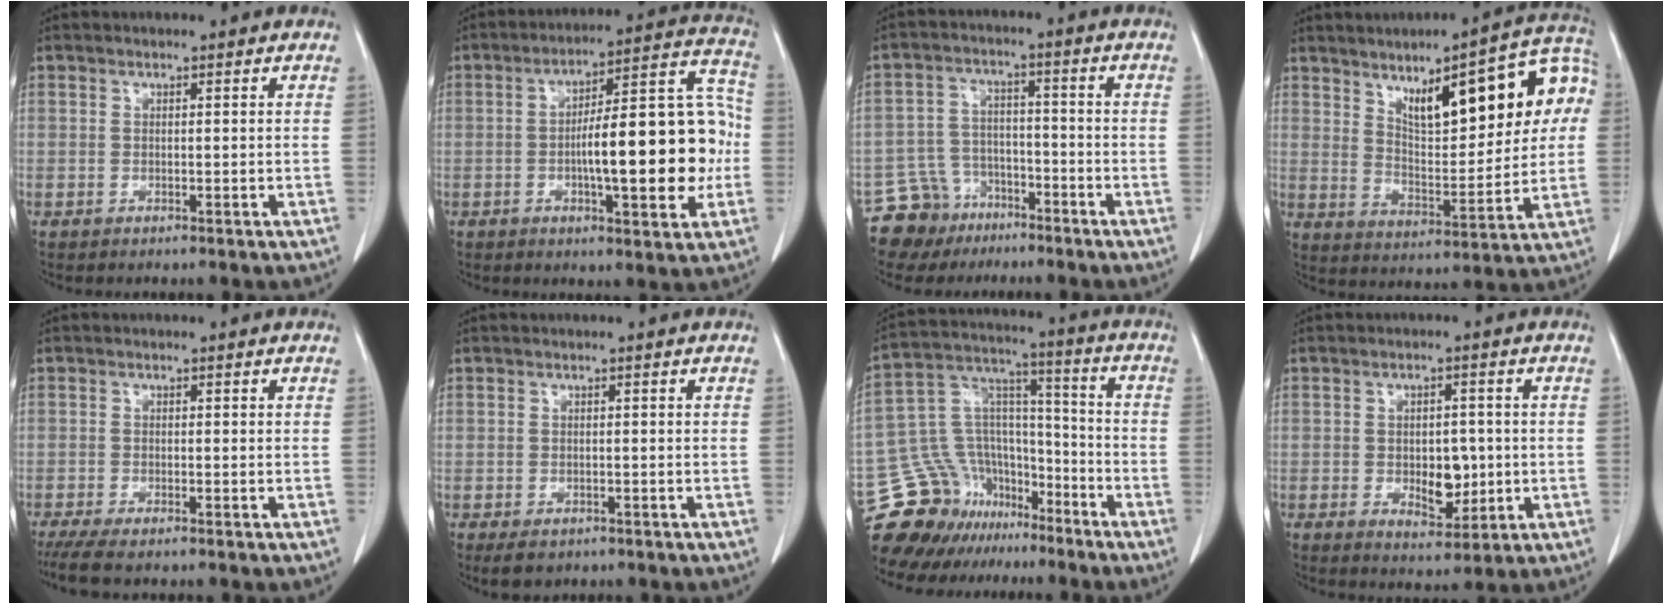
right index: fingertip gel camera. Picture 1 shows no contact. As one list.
[{"total": 18.2, "force": [-2.1, 4.4, 17.5], "torque": [-0.247, 0.034, -0.031]}, {"total": 7.8, "force": [-5.4, 5.7, -0.1], "torque": [0.000, 0.025, -0.090]}, {"total": 18.4, "force": [6.2, 5.3, 16.5], "torque": [-0.237, 0.030, 0.095]}, {"total": 4.7, "force": [-3.7, 0.6, 2.8], "torque": [-0.047, -0.012, -0.062]}, {"total": 3.0, "force": [-2.0, 2.0, 1.2], "torque": [-0.017, -0.002, -0.023]}, {"total": 16.4, "force": [-12.6, 10.0, 3.4], "torque": [-0.069, 0.092, -0.212]}, {"total": 6.1, "force": [-0.6, 3.4, 5.0], "torque": [-0.069, -0.002, 0.001]}]